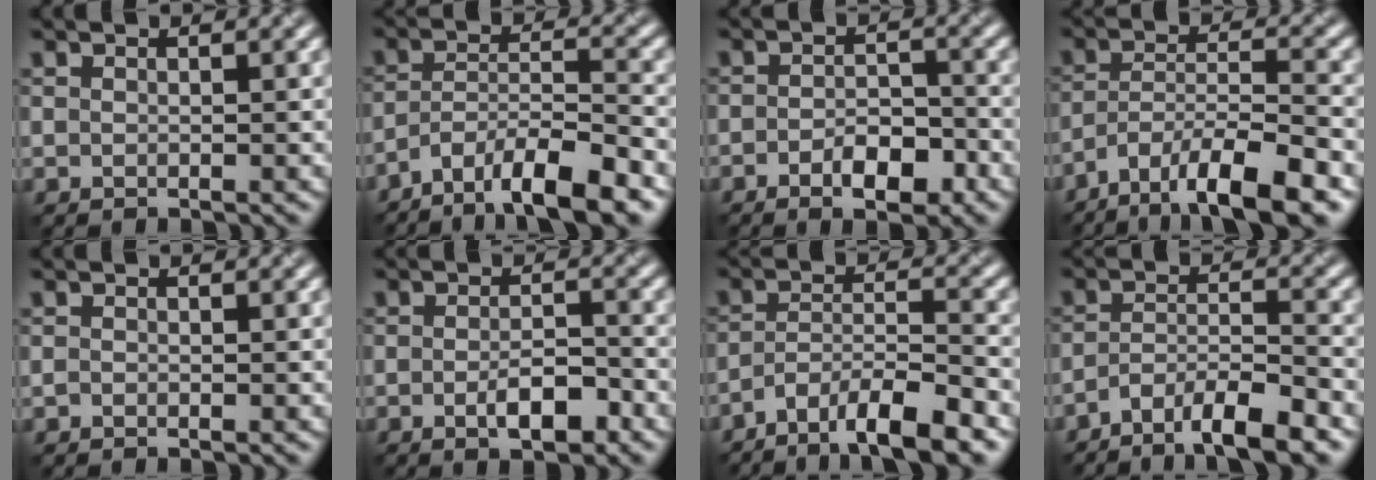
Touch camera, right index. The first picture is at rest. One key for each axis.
{"total": 9.0, "fx": -6.6, "fy": 2.3, "fz": 5.7, "tx": -0.092, "ty": 0.004, "tz": -0.117}
{"total": 4.2, "fx": -2.1, "fy": 1.7, "fz": 3.3, "tx": -0.051, "ty": -0.001, "tz": -0.032}
{"total": 10.2, "fx": -7.2, "fy": 2.7, "fz": 6.6, "tx": -0.109, "ty": 0.003, "tz": -0.127}
{"total": 0.0}
{"total": 3.5, "fx": -1.5, "fy": 1.1, "fz": 3.0, "tx": -0.052, "ty": -0.002, "tz": -0.024}
{"total": 8.0, "fx": -5.9, "fy": 1.8, "fz": 5.1, "tx": -0.079, "ty": 0.004, "tz": -0.103}
{"total": 6.6, "fx": -4.9, "fy": 1.3, "fz": 4.2, "tx": -0.066, "ty": -0.001, "tz": -0.086}